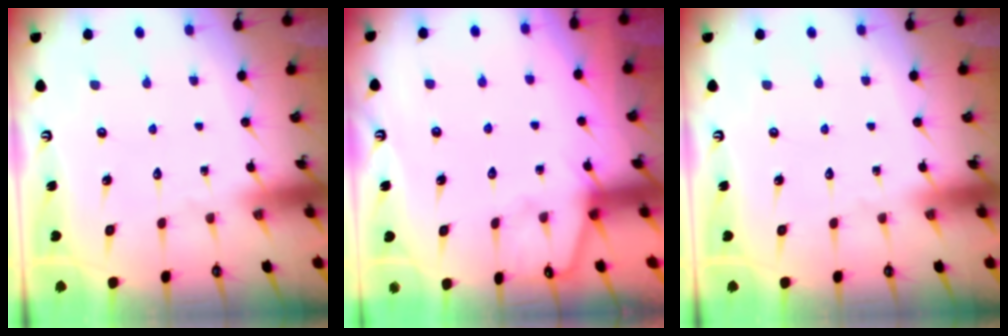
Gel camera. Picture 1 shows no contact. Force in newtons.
{"total": 4.0, "press": 3.9, "slide": 0.6}
{"total": 0.0}